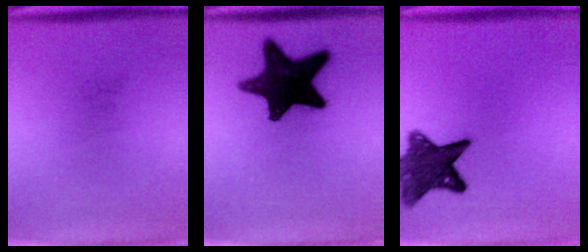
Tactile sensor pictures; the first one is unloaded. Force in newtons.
{"total": 17.6}
{"total": 10.5}